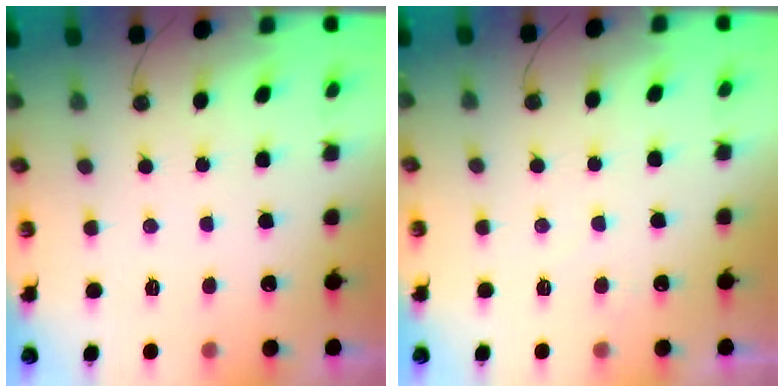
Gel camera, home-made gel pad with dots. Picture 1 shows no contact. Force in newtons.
{"total": 3.9, "press": 3.8, "slide": 0.5}